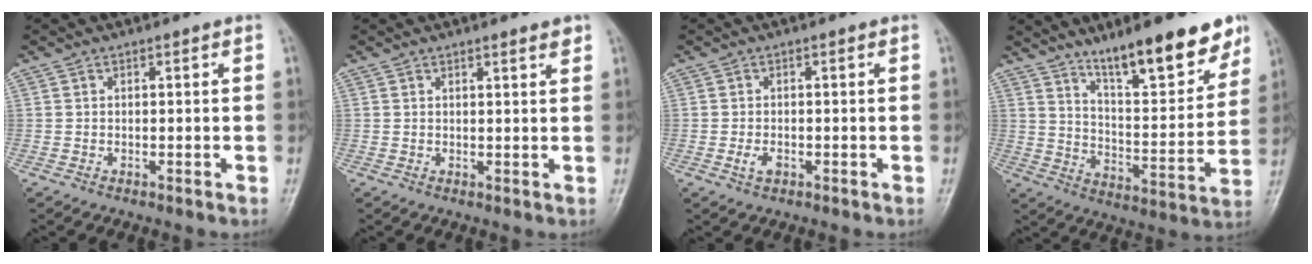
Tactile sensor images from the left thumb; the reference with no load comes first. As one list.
[{"total": 2.0, "force": [1.6, 0.3, 1.3], "torque": [-0.013, -0.009, 0.020]}, {"total": 2.0, "force": [-0.7, 1.2, 1.4], "torque": [-0.028, -0.001, -0.014]}, {"total": 17.5, "force": [12.4, 4.4, 11.5], "torque": [-0.137, -0.074, 0.201]}]